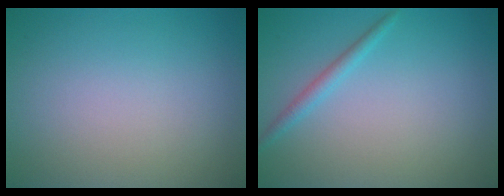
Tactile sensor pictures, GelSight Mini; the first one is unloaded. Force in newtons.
{"total": 1.4, "press": 1.4, "slide": 0.1}